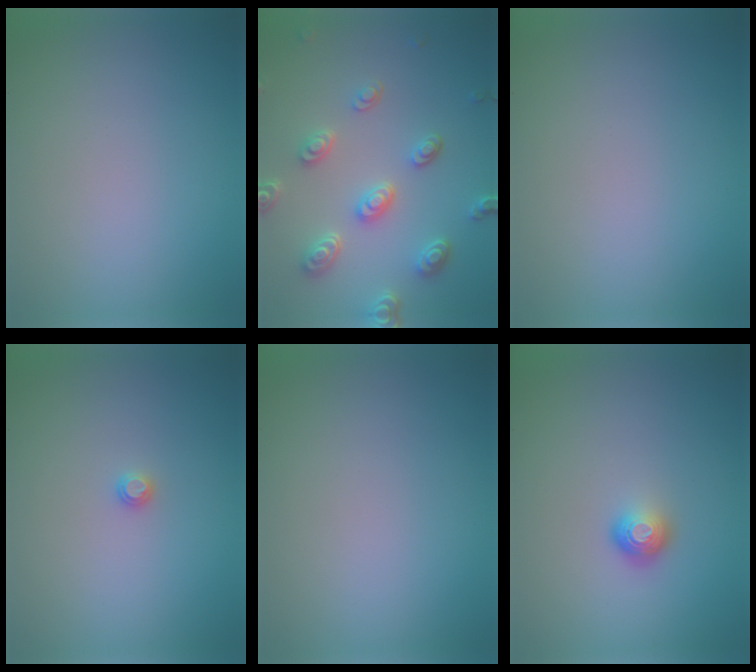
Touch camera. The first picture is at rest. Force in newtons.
{"total": 4.6, "press": 3.7, "slide": 2.7}
{"total": 0.0}
{"total": 0.6, "press": 0.6, "slide": 0.2}
{"total": 0.0}
{"total": 1.7, "press": 1.2, "slide": 1.3}